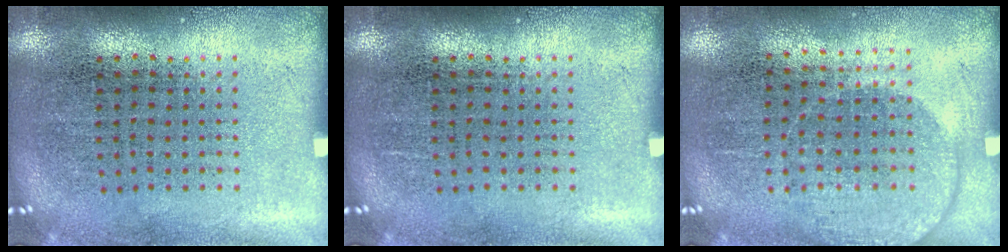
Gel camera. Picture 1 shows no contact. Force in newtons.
{"total": 0.0}
{"total": 1.4, "press": 1.2, "slide": 0.6}